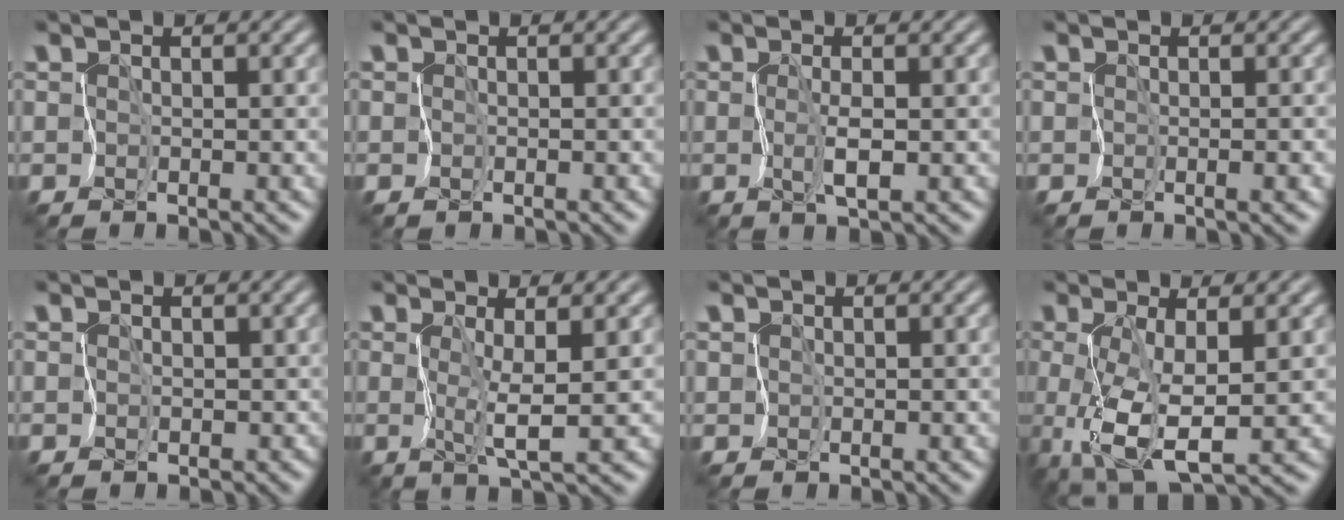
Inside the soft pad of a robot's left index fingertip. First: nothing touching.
{"total": 0.0}
{"total": 1.5, "force": [-0.4, 0.2, 1.4], "torque": [-0.033, -0.003, -0.004]}
{"total": 1.3, "force": [-0.5, 0.5, 1.1], "torque": [-0.006, -0.006, 0.002]}
{"total": 1.6, "force": [0.1, 1.6, 0.3], "torque": [0.007, 0.009, 0.000]}
{"total": 2.2, "force": [0.5, -0.3, 2.1], "torque": [-0.045, -0.007, 0.013]}
{"total": 0.5, "force": [0.2, 0.5, 0.0], "torque": [0.003, 0.000, 0.004]}
{"total": 4.9, "force": [-0.3, 1.3, 4.7], "torque": [-0.103, -0.010, -0.003]}